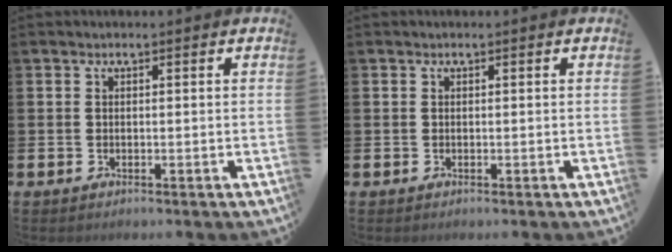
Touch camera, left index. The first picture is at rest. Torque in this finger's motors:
{"motor_torque": [0.00, 0.00, 0.00, 0.00]}